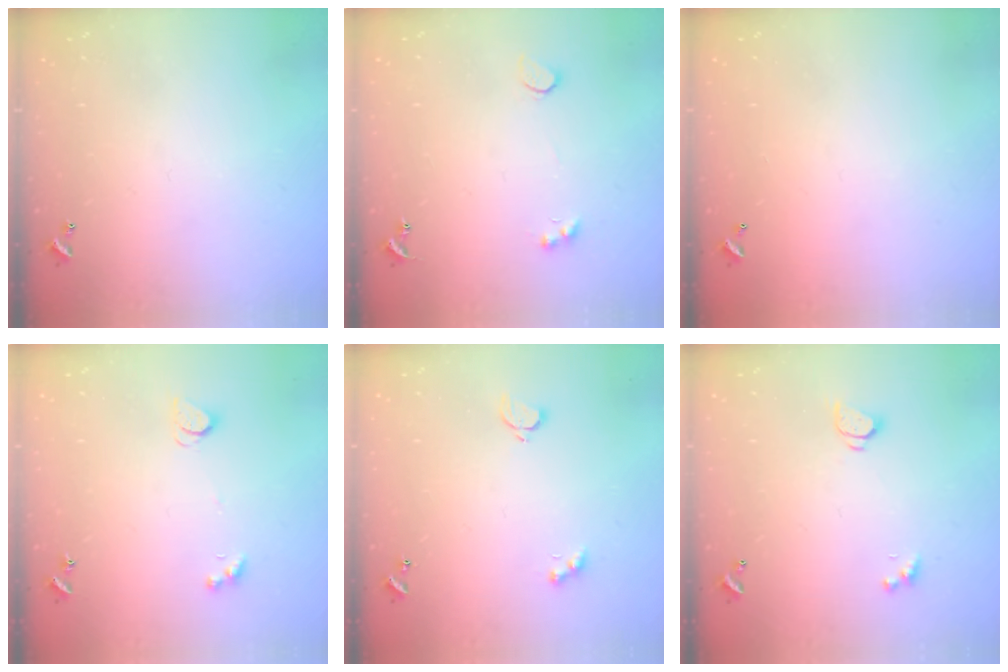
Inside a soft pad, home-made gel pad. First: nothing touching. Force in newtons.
{"total": 2.1, "press": 1.9, "slide": 1.0}
{"total": 2.9, "press": 2.9, "slide": 0.1}
{"total": 2.6, "press": 2.6, "slide": 0.5}
{"total": 2.1, "press": 2.1, "slide": 0.5}
{"total": 1.6, "press": 1.5, "slide": 0.4}